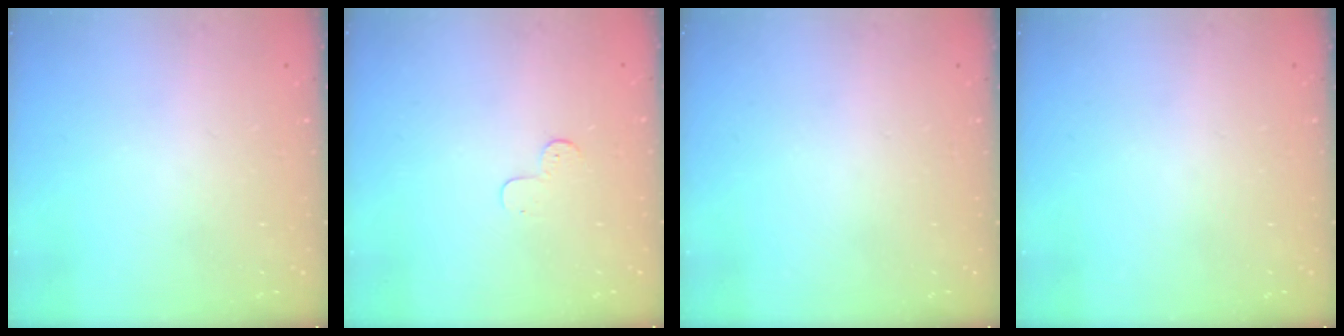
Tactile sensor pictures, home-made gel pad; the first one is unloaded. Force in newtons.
{"total": 3.7, "press": 3.7, "slide": 0.4}
{"total": 0.0}
{"total": 0.0}